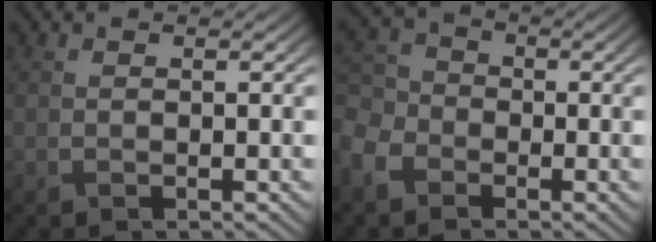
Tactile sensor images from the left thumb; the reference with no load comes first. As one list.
[{"total": 6.6, "force": [-3.4, 4.8, 2.8], "torque": [-0.092, -0.007, -0.086]}]